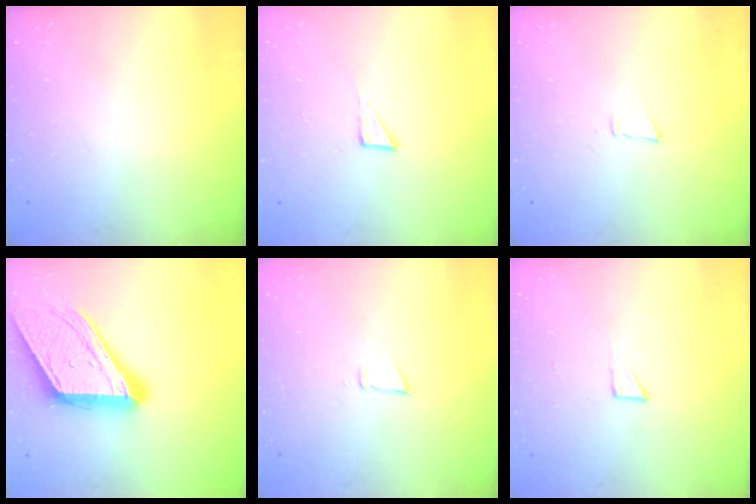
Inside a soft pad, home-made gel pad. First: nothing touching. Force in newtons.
{"total": 3.3, "press": 3.3, "slide": 0.3}
{"total": 3.4, "press": 3.4, "slide": 0.6}
{"total": 20.1, "press": 20.1, "slide": 1.8}
{"total": 3.1, "press": 3.1, "slide": 0.6}
{"total": 3.0, "press": 3.0, "slide": 0.3}